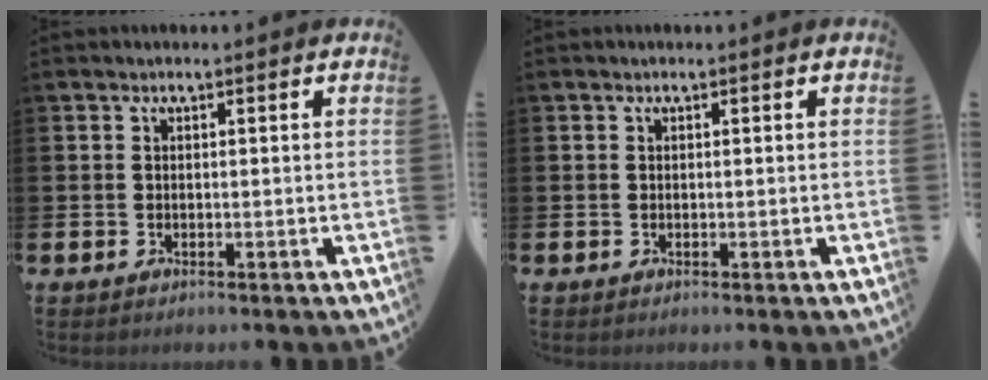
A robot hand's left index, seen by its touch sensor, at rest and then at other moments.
{"total": 0.0}